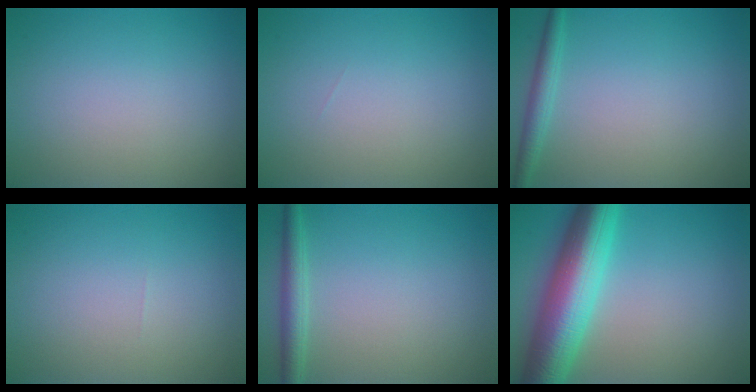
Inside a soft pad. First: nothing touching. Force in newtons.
{"total": 0.0}
{"total": 1.8, "press": 1.8, "slide": 0.1}
{"total": 0.0}
{"total": 2.3, "press": 2.3, "slide": 0.1}
{"total": 9.9, "press": 9.9, "slide": 0.0}